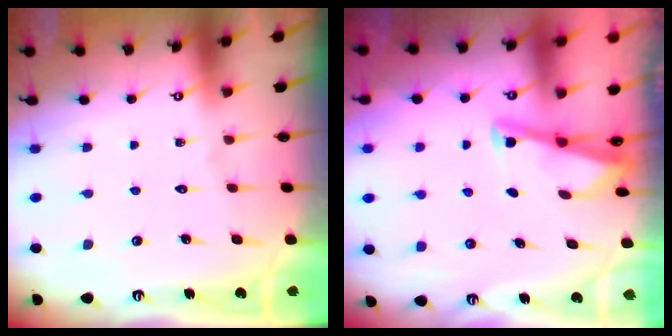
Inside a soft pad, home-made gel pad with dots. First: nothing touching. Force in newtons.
{"total": 2.9, "press": 2.9, "slide": 0.3}